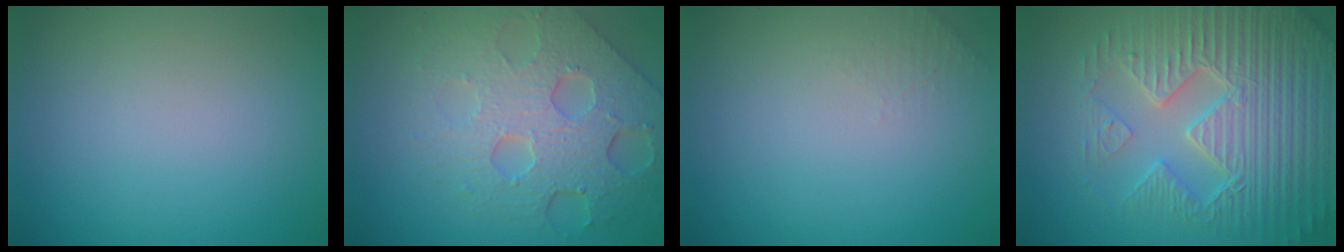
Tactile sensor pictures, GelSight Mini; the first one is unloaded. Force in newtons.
{"total": 8.2, "press": 5.5, "slide": 6.0}
{"total": 1.0, "press": 0.9, "slide": 0.3}
{"total": 7.9, "press": 6.2, "slide": 4.9}